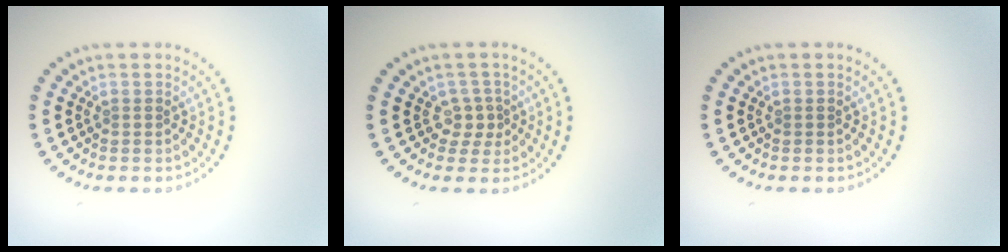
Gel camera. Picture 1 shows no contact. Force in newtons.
{"total": 1.7, "press": 1.2, "slide": 1.2}
{"total": 0.0}